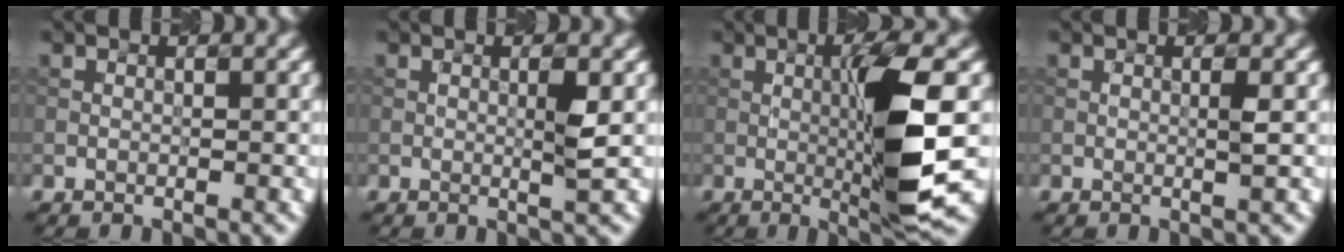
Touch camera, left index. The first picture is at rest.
{"total": 1.4, "force": [0.1, -0.1, 1.4], "torque": [-0.034, 0.002, 0.005]}
{"total": 7.5, "force": [-0.3, 0.7, 7.5], "torque": [-0.126, -0.004, 0.013]}
{"total": 0.8, "force": [0.0, 0.0, 0.8], "torque": [-0.023, 0.005, 0.004]}